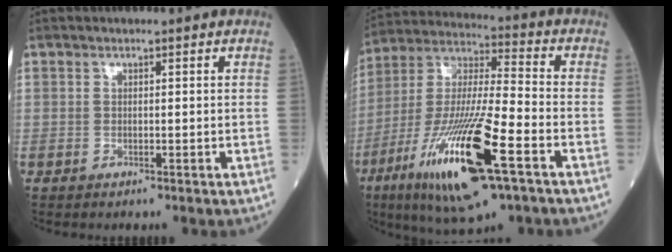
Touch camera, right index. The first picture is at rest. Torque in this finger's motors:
{"motor_torque": [1.27, -0.87, 1.05, 0.21]}